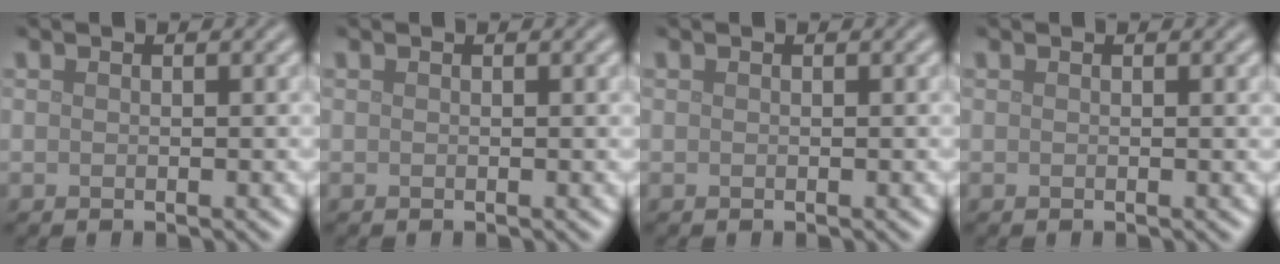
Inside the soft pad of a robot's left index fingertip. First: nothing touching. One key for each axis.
{"total": 0.0}
{"total": 0.0}
{"total": 0.0}